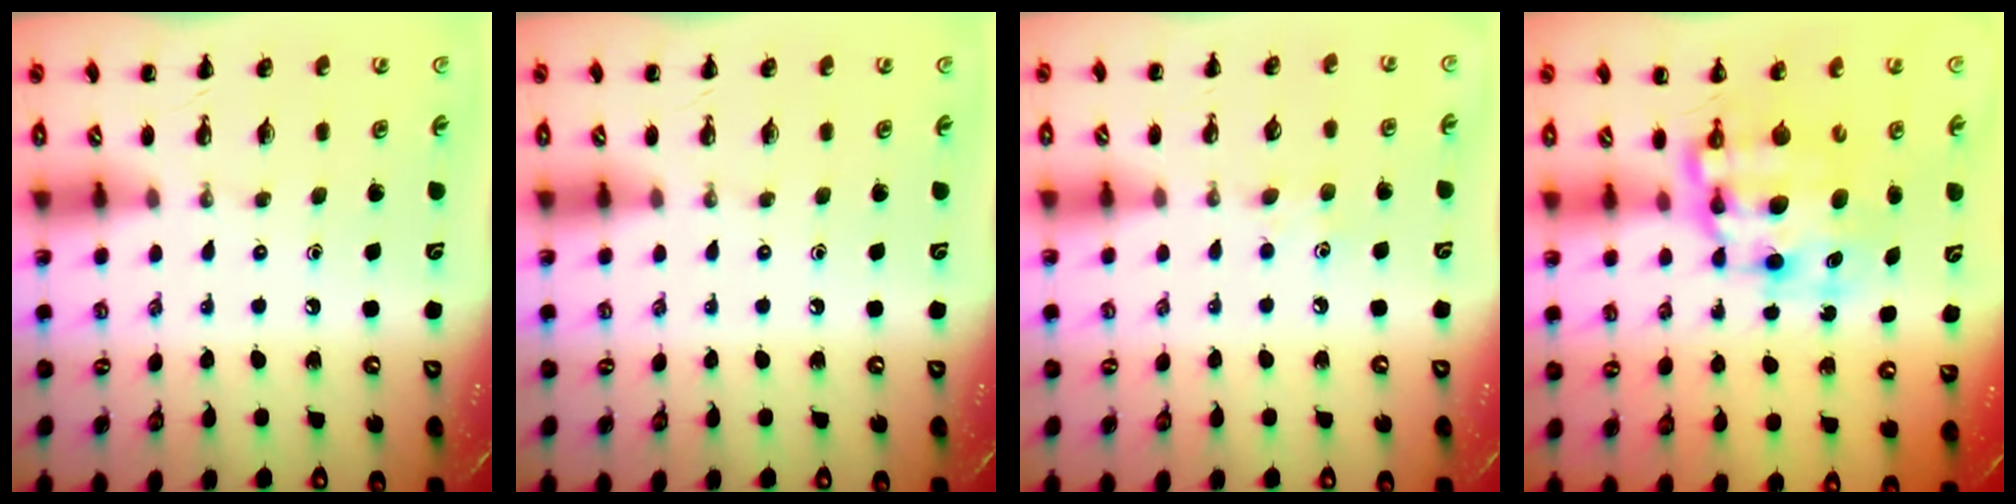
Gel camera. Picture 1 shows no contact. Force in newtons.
{"total": 0.0}
{"total": 4.6, "press": 4.4, "slide": 1.4}
{"total": 9.7, "press": 9.4, "slide": 2.6}